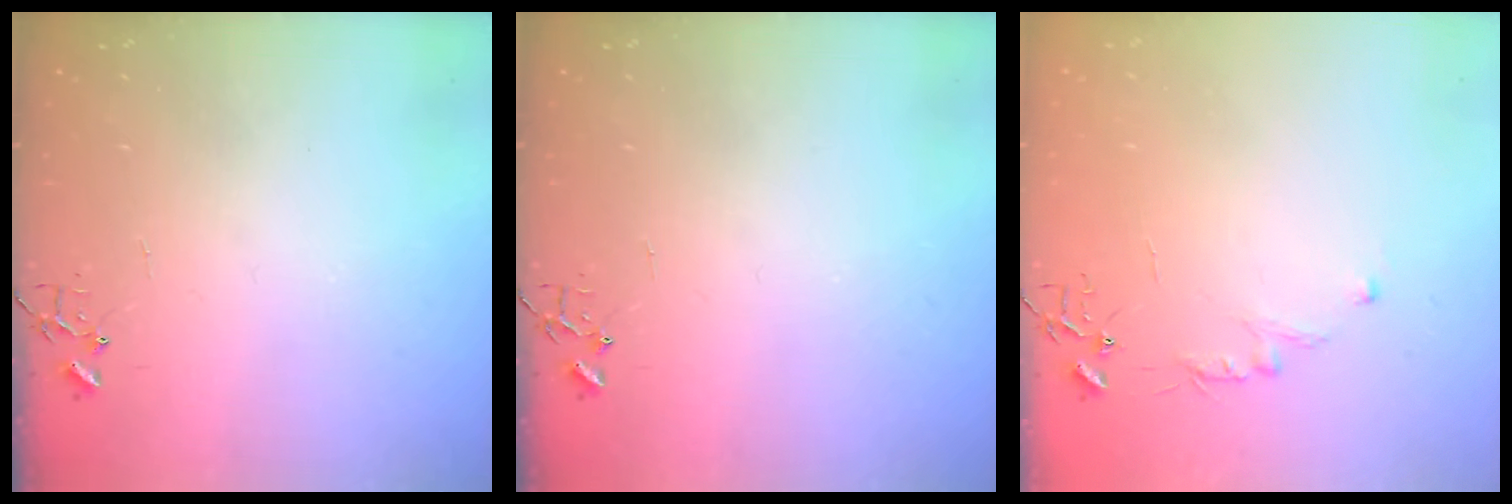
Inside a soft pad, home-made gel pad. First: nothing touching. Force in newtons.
{"total": 0.0}
{"total": 5.5, "press": 5.5, "slide": 0.6}